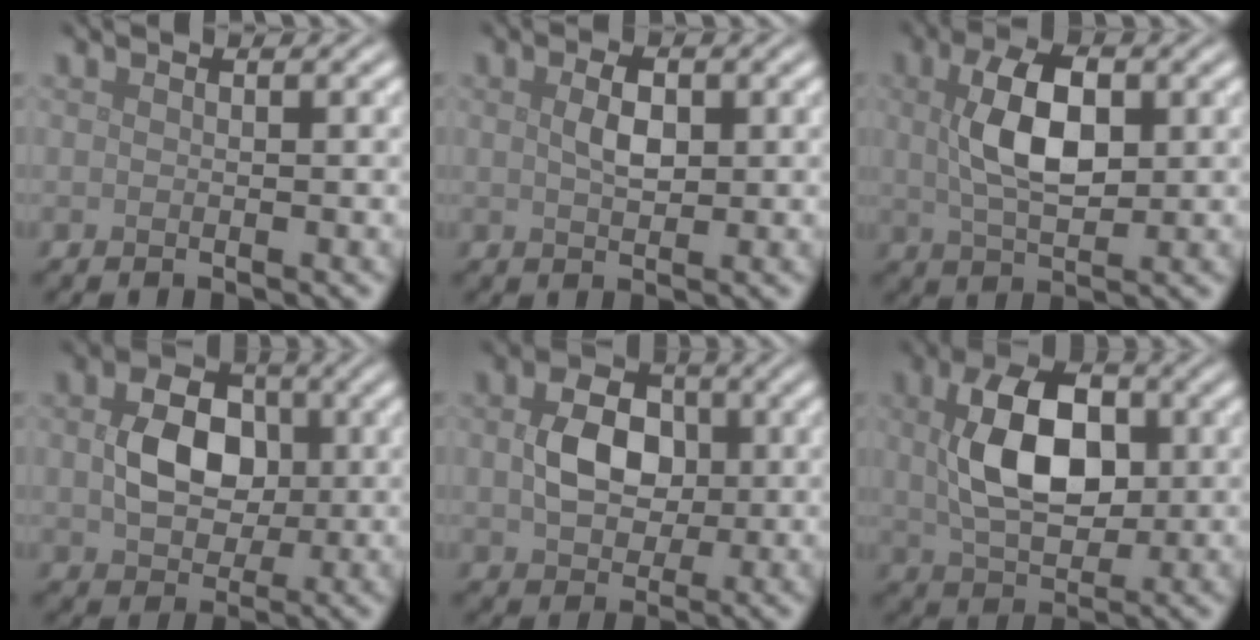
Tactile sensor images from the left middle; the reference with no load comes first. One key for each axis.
{"total": 2.4, "fx": 0.6, "fy": 1.3, "fz": 1.9, "tx": -0.042, "ty": 0.001, "tz": 0.011}
{"total": 5.9, "fx": 1.1, "fy": 3.0, "fz": 5.0, "tx": -0.101, "ty": 0.007, "tz": 0.019}
{"total": 5.7, "fx": 0.4, "fy": 4.3, "fz": 3.7, "tx": -0.077, "ty": -0.001, "tz": 0.004}
{"total": 5.1, "fx": 0.4, "fy": 3.8, "fz": 3.3, "tx": -0.072, "ty": 0.000, "tz": 0.003}
{"total": 8.1, "fx": 1.1, "fy": 5.0, "fz": 6.3, "tx": -0.118, "ty": 0.009, "tz": 0.018}